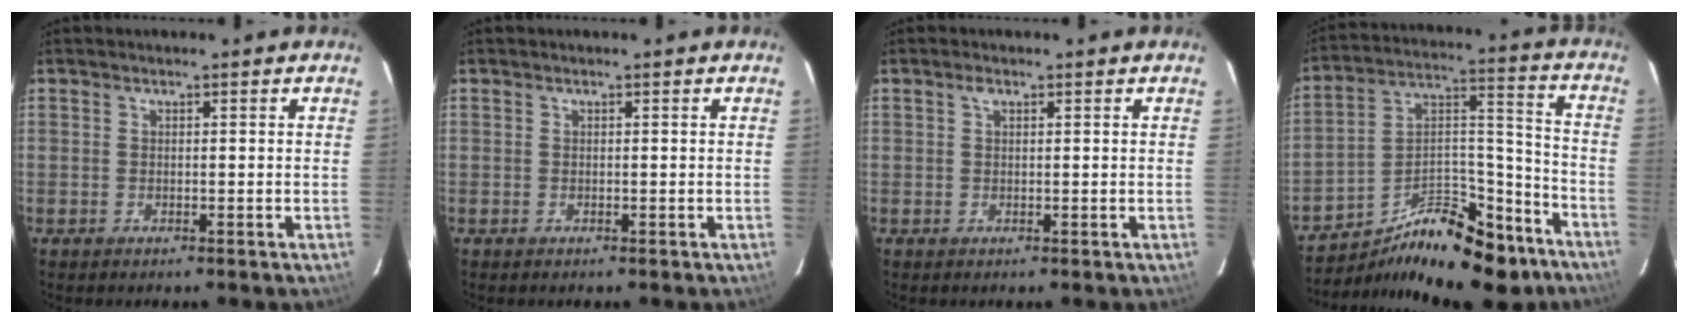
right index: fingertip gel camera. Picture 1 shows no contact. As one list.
[{"total": 0.0}, {"total": 1.0, "force": [0.5, 0.5, 0.6], "torque": [-0.012, 0.005, 0.009]}, {"total": 22.0, "force": [-15.7, 9.3, 12.2], "torque": [-0.198, 0.035, -0.229]}]